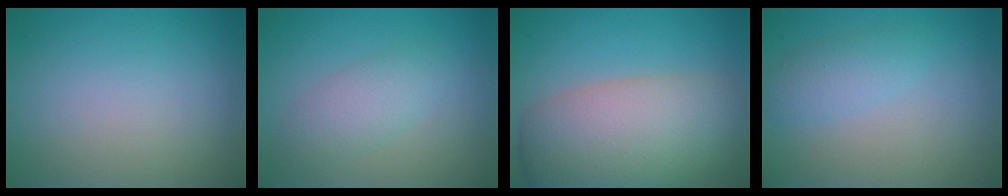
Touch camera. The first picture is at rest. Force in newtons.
{"total": 2.7, "press": 2.7, "slide": 0.0}
{"total": 10.6, "press": 10.5, "slide": 0.6}
{"total": 2.0, "press": 2.0, "slide": 0.1}